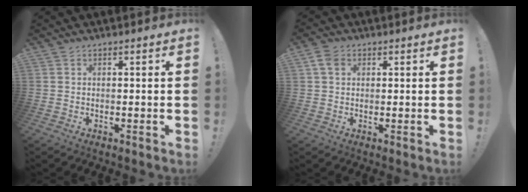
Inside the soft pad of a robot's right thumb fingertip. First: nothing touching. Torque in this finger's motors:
{"motor_torque": [0.40, 0.32, 0.07, -0.29, 0.00]}